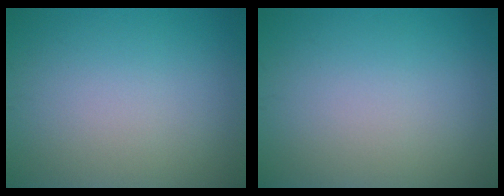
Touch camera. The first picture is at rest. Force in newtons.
{"total": 0.0}